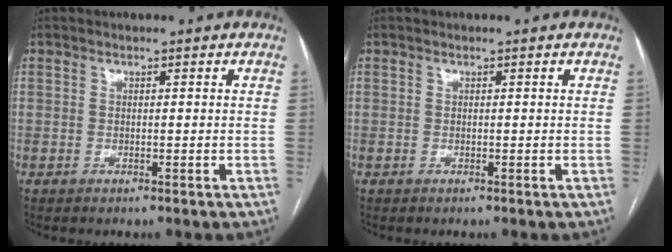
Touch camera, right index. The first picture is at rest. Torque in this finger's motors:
{"motor_torque": [0.19, 0.13, -0.02, 0.00]}